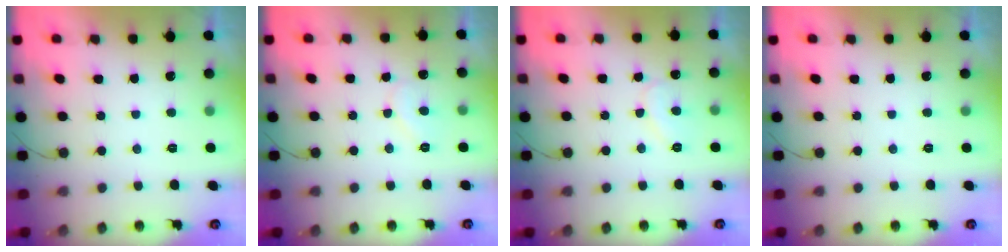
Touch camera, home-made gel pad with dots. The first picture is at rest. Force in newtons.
{"total": 5.9, "press": 5.9, "slide": 0.6}
{"total": 7.1, "press": 7.1, "slide": 0.3}
{"total": 0.0}